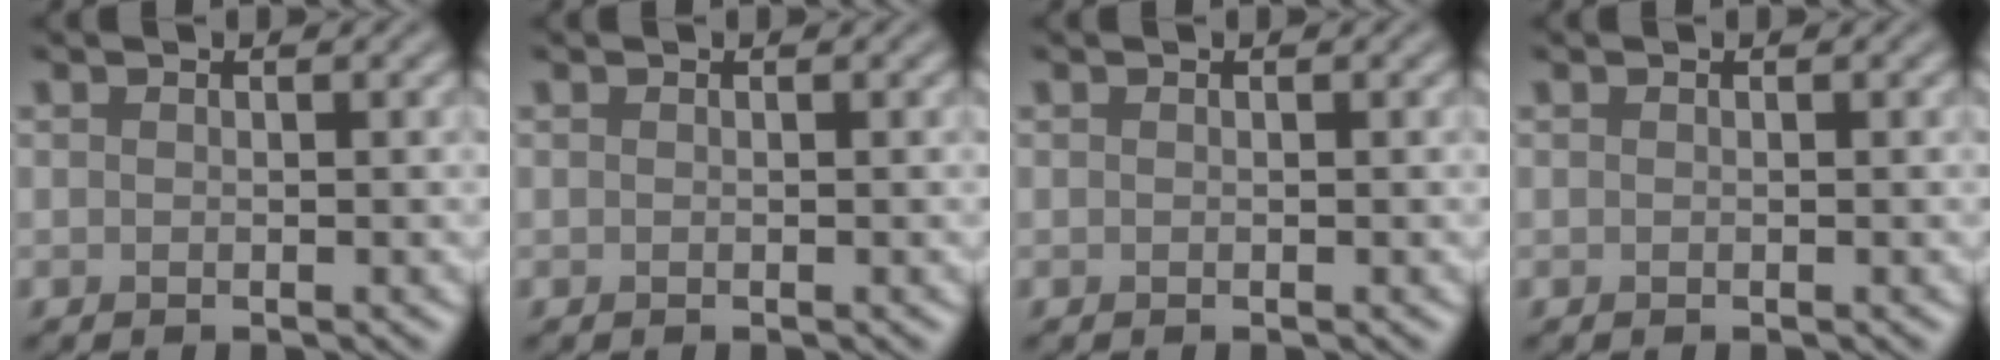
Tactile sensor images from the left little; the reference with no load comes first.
{"total": 0.0}
{"total": 0.0}
{"total": 0.0}